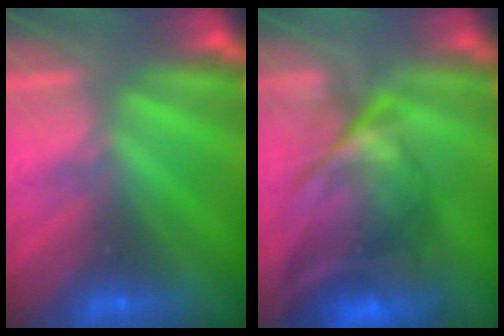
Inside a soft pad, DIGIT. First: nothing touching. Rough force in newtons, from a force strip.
{"total": 7.5}